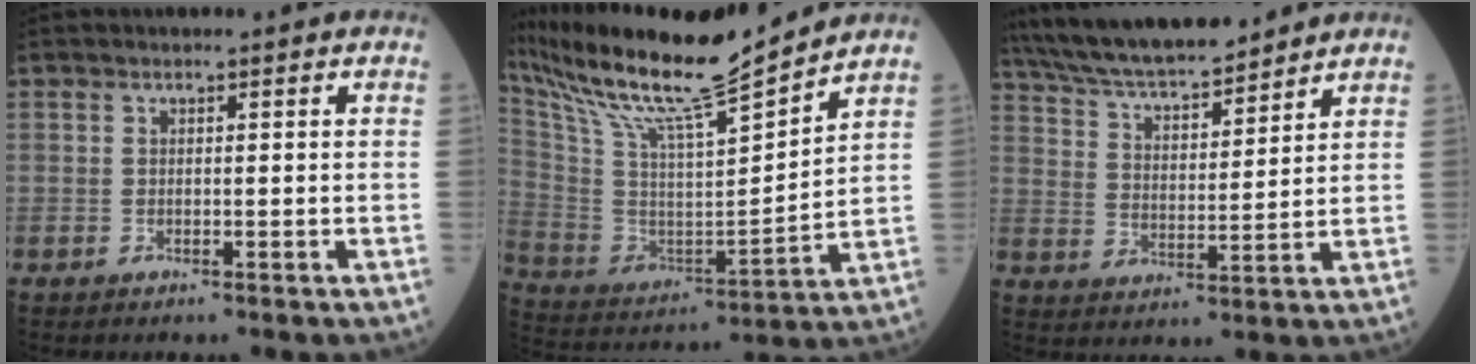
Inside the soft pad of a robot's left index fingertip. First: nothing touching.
{"total": 19.1, "force": [16.7, 0.1, 9.4], "torque": [-0.188, -0.007, 0.301]}
{"total": 15.7, "force": [14.2, 2.5, 6.3], "torque": [-0.118, 0.021, 0.245]}